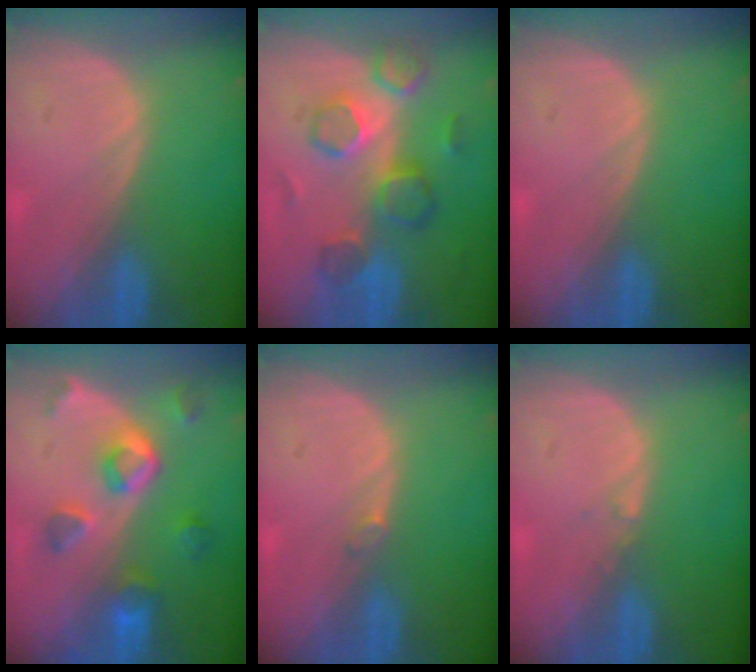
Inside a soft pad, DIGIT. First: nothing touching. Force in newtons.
{"total": 8.4, "press": 8.2, "slide": 1.8}
{"total": 0.0}
{"total": 7.8, "press": 7.0, "slide": 3.4}
{"total": 0.6, "press": 0.6, "slide": 0.1}
{"total": 0.6, "press": 0.5, "slide": 0.4}